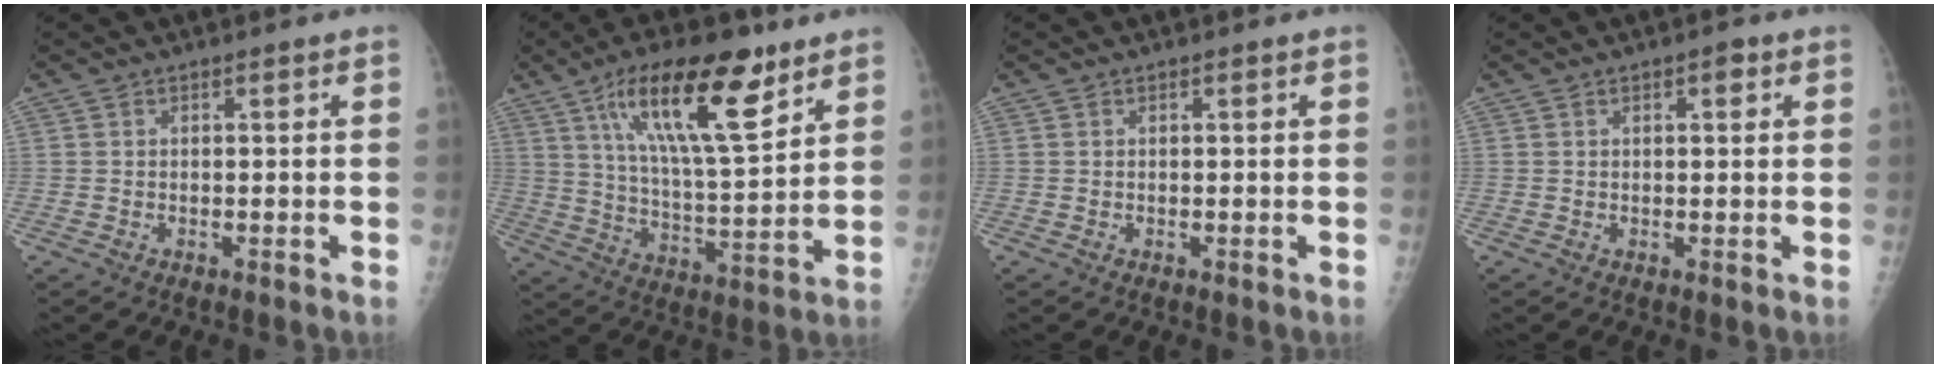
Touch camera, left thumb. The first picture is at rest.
{"total": 19.5, "force": [10.7, 6.2, 15.0], "torque": [-0.224, -0.045, 0.185]}
{"total": 0.0}
{"total": 1.9, "force": [0.8, 0.8, 1.5], "torque": [-0.015, 0.000, 0.010]}